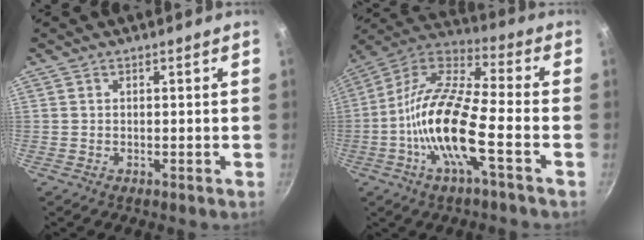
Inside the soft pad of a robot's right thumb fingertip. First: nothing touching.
{"total": 17.3, "force": [-4.9, 4.9, 15.9], "torque": [-0.304, 0.040, -0.114]}